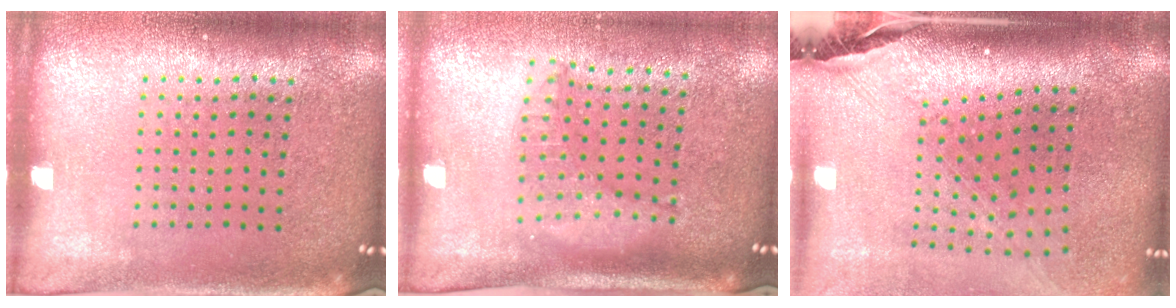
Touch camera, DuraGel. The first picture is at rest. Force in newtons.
{"total": 1.2, "press": 1.2, "slide": 0.2}
{"total": 2.4, "press": 1.8, "slide": 1.6}